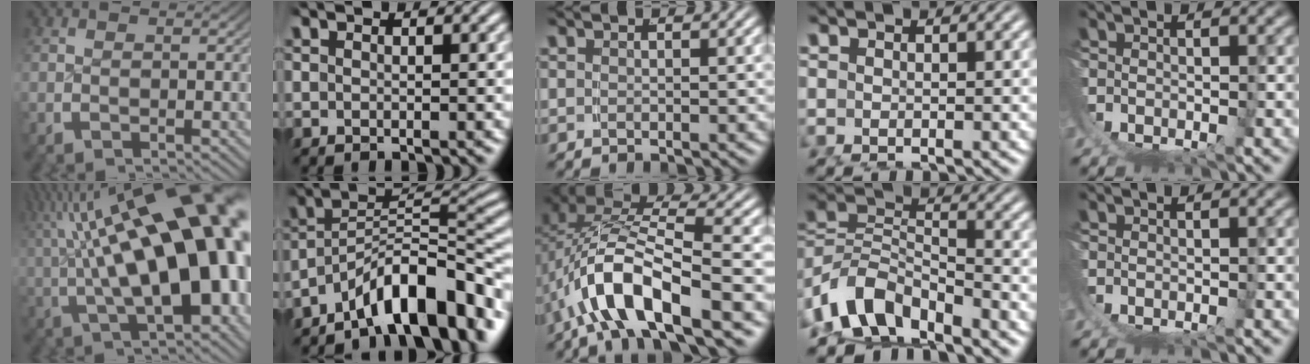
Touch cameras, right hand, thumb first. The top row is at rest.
{"thumb": {"total": 18.8, "force": [1.7, 8.8, 16.5], "torque": [-0.238, -0.010, 0.036]}, "index": {"total": 9.6, "force": [-4.5, 4.3, 7.2], "torque": [-0.125, -0.025, -0.064]}, "middle": {"total": 8.3, "force": [-1.5, 4.1, 7.0], "torque": [-0.159, -0.024, -0.013]}, "ring": {"total": 7.8, "force": [-3.3, 5.5, 4.4], "torque": [-0.094, -0.038, -0.047]}}